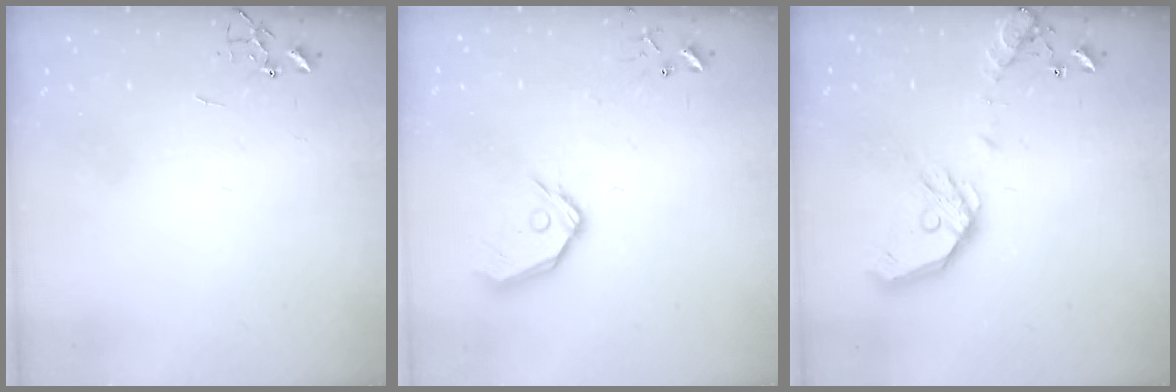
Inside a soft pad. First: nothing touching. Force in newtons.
{"total": 12.7, "press": 12.5, "slide": 2.0}
{"total": 15.7, "press": 15.4, "slide": 2.5}